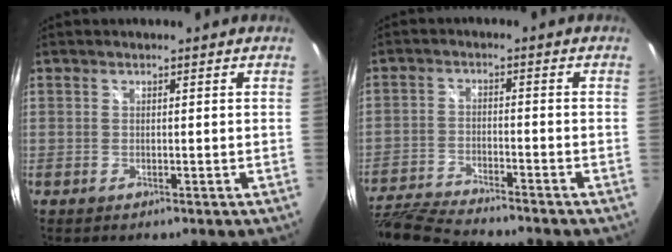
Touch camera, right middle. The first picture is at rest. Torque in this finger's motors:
{"motor_torque": [-0.15, -0.59, 0.00, 0.00]}